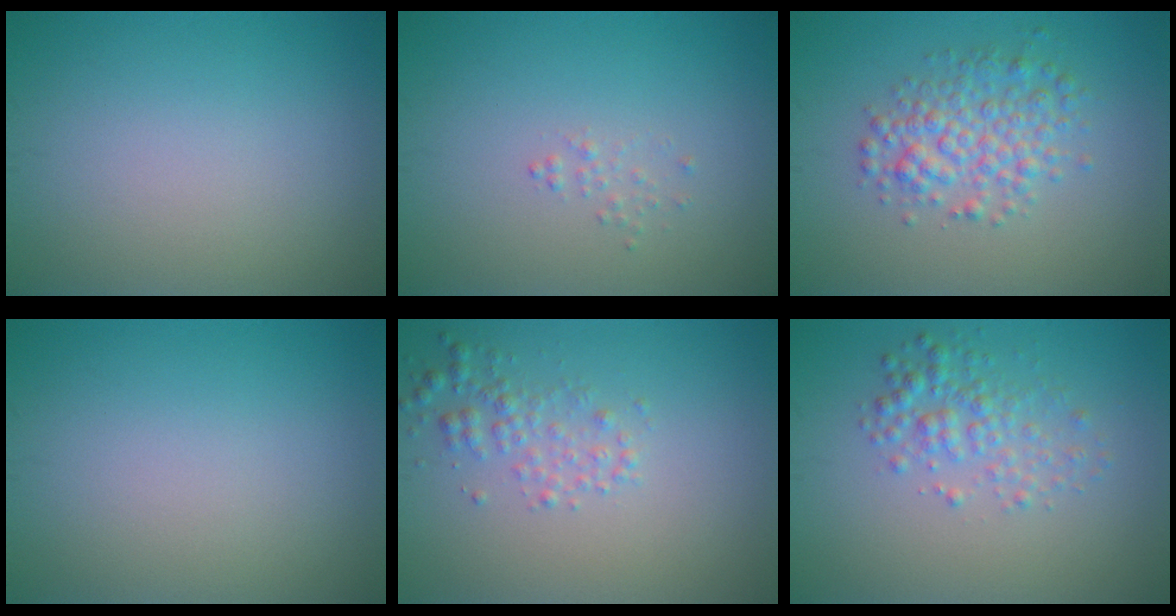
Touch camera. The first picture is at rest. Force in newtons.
{"total": 0.7, "press": 0.7, "slide": 0.1}
{"total": 3.8, "press": 3.8, "slide": 0.1}
{"total": 0.0}
{"total": 2.1, "press": 2.1, "slide": 0.1}
{"total": 2.8, "press": 2.8, "slide": 0.0}